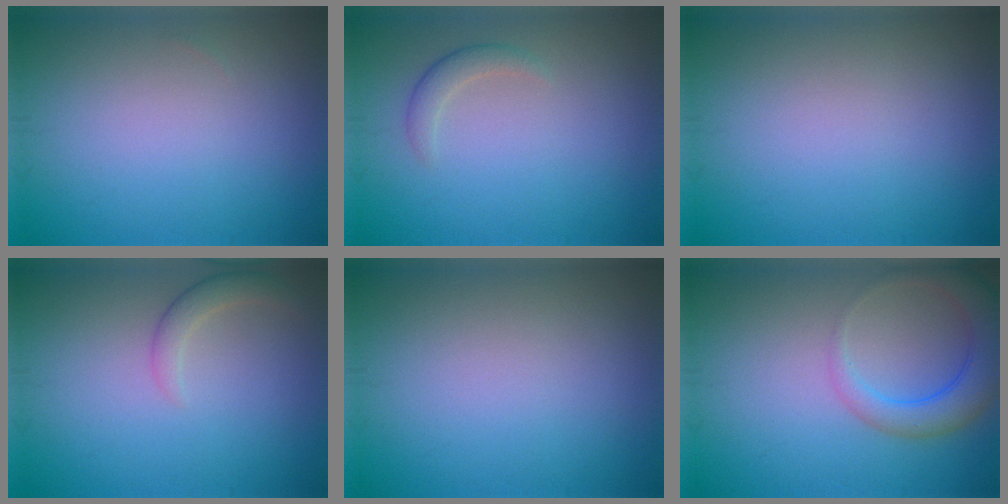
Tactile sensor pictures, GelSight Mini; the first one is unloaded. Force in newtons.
{"total": 1.5, "press": 1.5, "slide": 0.1}
{"total": 0.0}
{"total": 1.8, "press": 1.8, "slide": 0.1}
{"total": 0.0}
{"total": 4.3, "press": 4.3, "slide": 0.5}